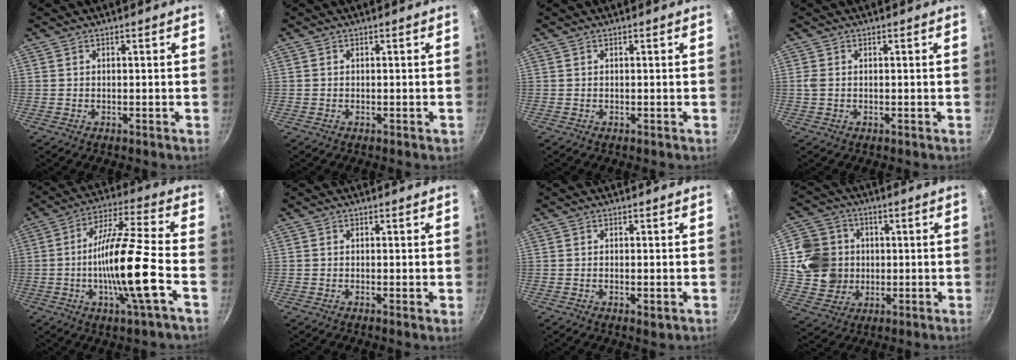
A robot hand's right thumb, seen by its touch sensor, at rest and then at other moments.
{"total": 0.5, "force": [-0.2, 0.4, 0.3], "torque": [-0.001, 0.002, -0.005]}
{"total": 0.0}
{"total": 1.4, "force": [0.0, 1.0, 1.0], "torque": [-0.022, 0.001, 0.000]}
{"total": 16.7, "force": [-4.3, 1.8, 16.0], "torque": [-0.274, 0.026, -0.088]}
{"total": 1.0, "force": [0.0, 0.1, 1.0], "torque": [-0.015, -0.004, -0.004]}
{"total": 2.0, "force": [-0.5, 0.8, 1.7], "torque": [-0.029, -0.006, -0.007]}
{"total": 12.1, "force": [1.0, 11.2, 4.4], "torque": [-0.052, 0.007, 0.022]}